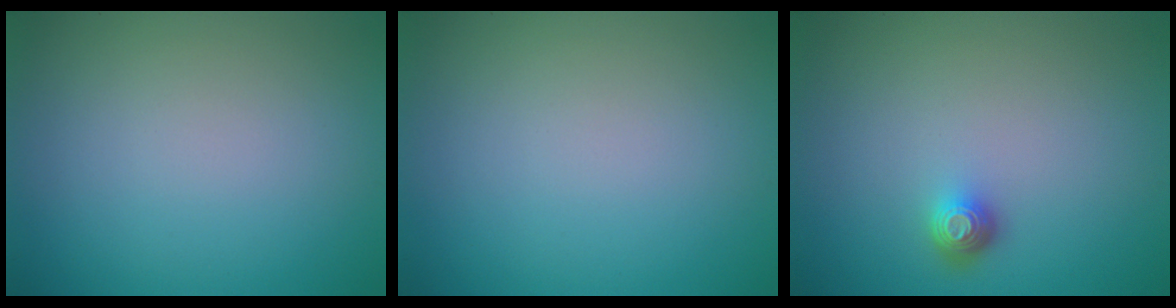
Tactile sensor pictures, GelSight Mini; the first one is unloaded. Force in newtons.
{"total": 0.0}
{"total": 1.6, "press": 1.1, "slide": 1.0}